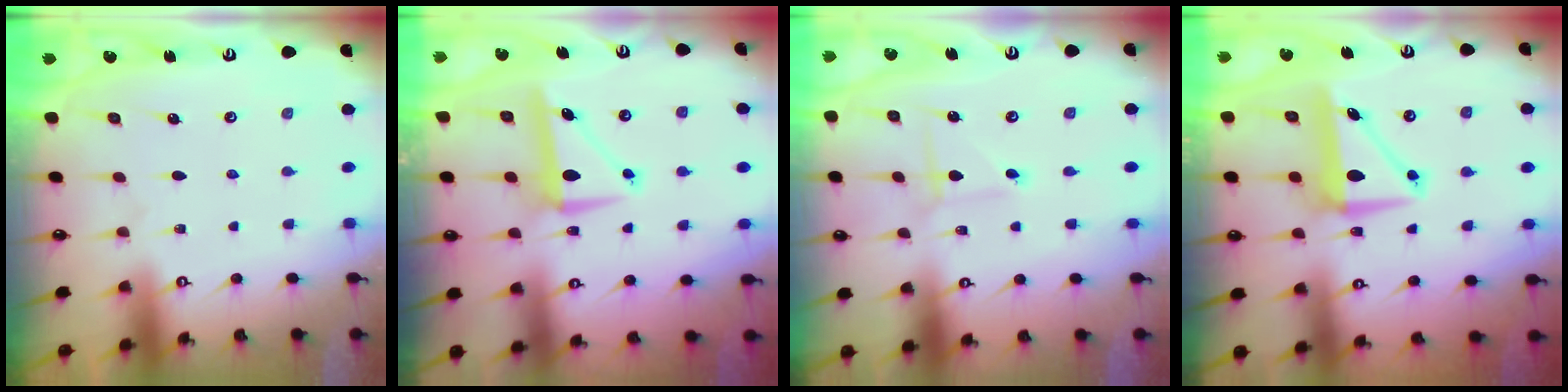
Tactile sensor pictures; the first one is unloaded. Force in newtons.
{"total": 6.9, "press": 6.7, "slide": 1.6}
{"total": 1.6, "press": 1.6, "slide": 0.1}
{"total": 7.5, "press": 7.4, "slide": 1.3}